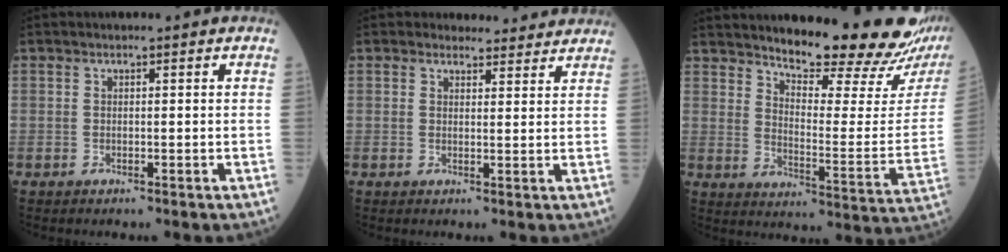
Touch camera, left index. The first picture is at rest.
{"total": 5.4, "force": [5.1, 1.7, 0.1], "torque": [0.009, 0.004, 0.049]}
{"total": 18.7, "force": [16.8, 0.5, 8.1], "torque": [-0.120, -0.081, 0.221]}